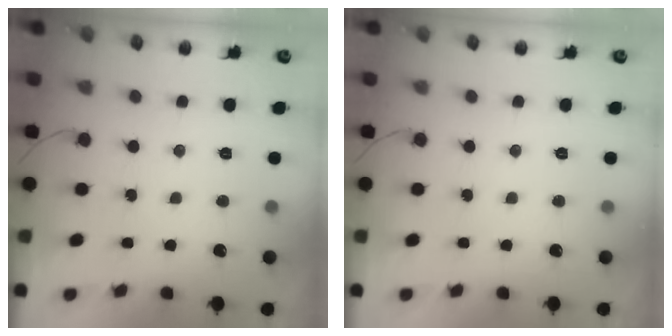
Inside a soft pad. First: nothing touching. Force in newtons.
{"total": 0.0}